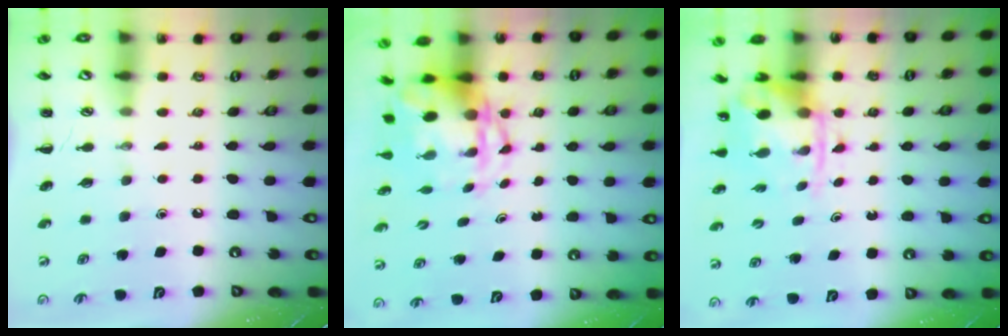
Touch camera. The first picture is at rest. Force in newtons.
{"total": 4.4, "press": 4.2, "slide": 1.1}
{"total": 3.8, "press": 3.8, "slide": 0.8}